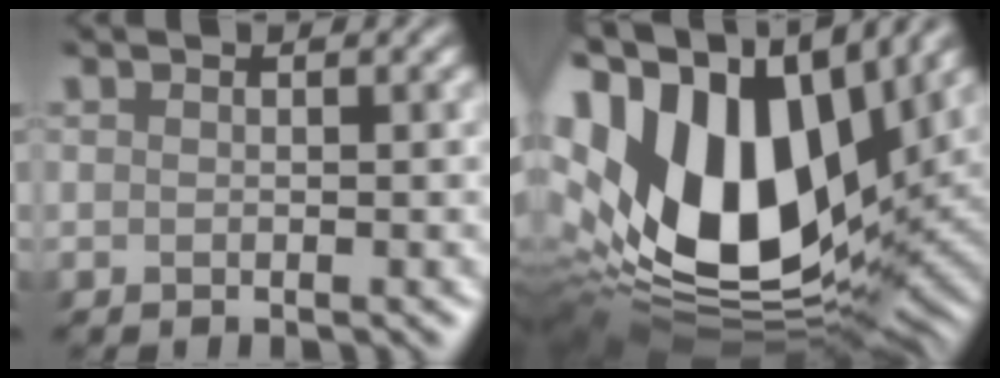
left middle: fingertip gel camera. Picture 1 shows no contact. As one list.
[{"total": 19.9, "force": [4.0, 12.2, 15.3], "torque": [-0.326, -0.006, 0.077]}]